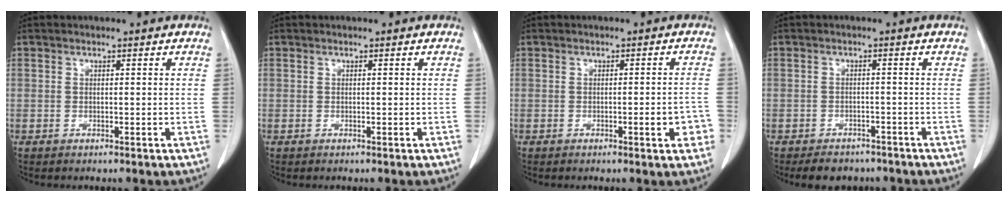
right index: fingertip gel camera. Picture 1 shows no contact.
{"total": 0.0}
{"total": 3.5, "force": [-1.5, 0.7, 3.1], "torque": [-0.033, 0.000, -0.019]}
{"total": 5.5, "force": [-4.6, 2.8, 1.3], "torque": [-0.015, 0.004, -0.059]}